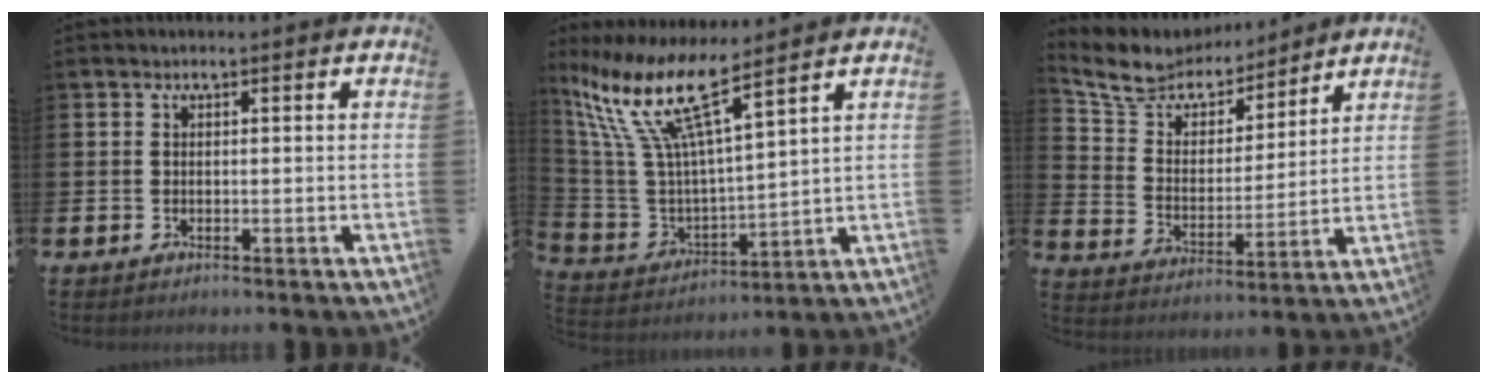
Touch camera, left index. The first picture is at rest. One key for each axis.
{"total": 11.8, "fx": 8.5, "fy": 2.3, "fz": 7.8, "tx": -0.190, "ty": -0.050, "tz": 0.142}
{"total": 8.1, "fx": 7.5, "fy": 3.1, "fz": 1.0, "tx": -0.068, "ty": -0.054, "tz": 0.134}